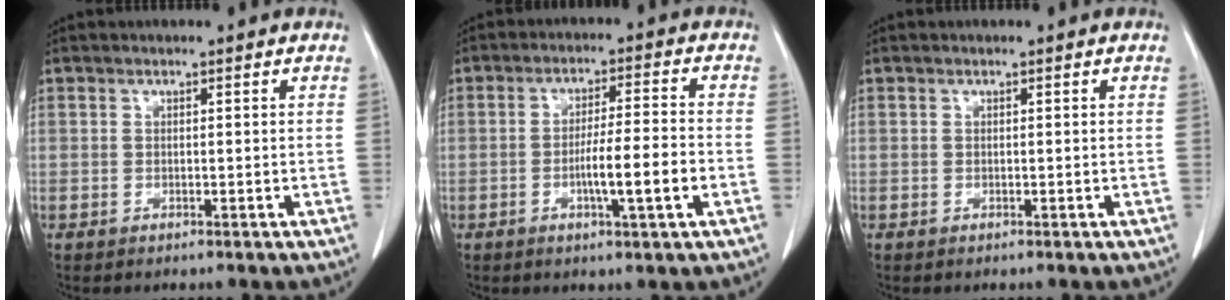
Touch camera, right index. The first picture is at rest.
{"total": 7.7, "force": [-2.3, 0.0, 7.3], "torque": [-0.126, -0.002, -0.040]}
{"total": 0.0}